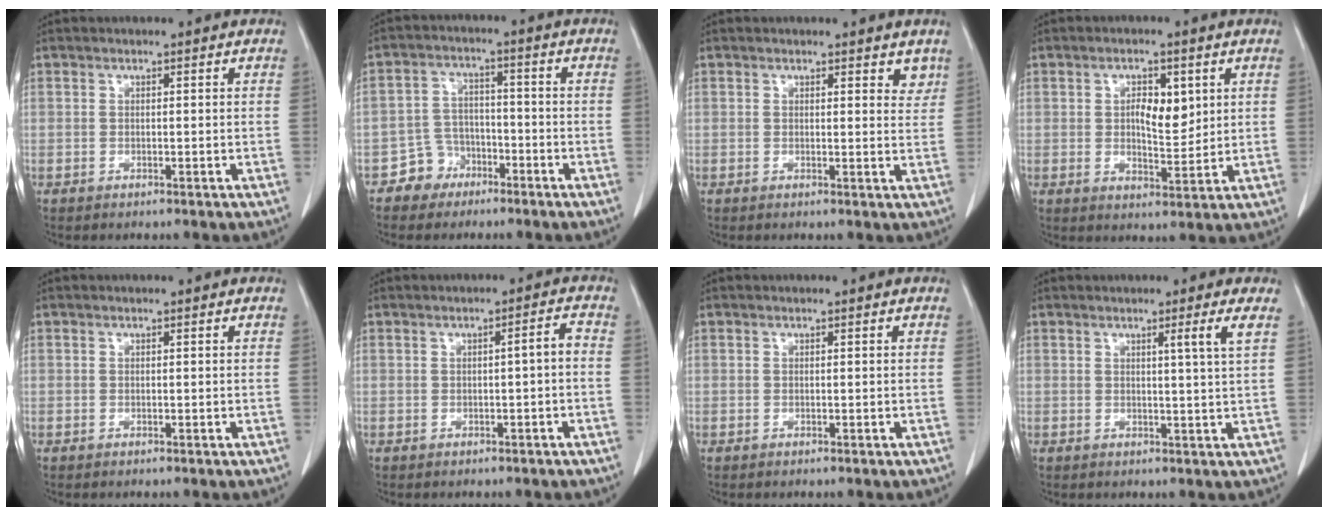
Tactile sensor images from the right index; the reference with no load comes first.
{"total": 5.3, "force": [-3.3, 4.1, 0.2], "torque": [0.004, 0.016, -0.056]}
{"total": 2.8, "force": [2.1, 1.2, 1.4], "torque": [-0.002, -0.009, 0.020]}
{"total": 5.6, "force": [1.5, 2.4, 4.8], "torque": [-0.077, -0.001, 0.026]}
{"total": 0.0}
{"total": 2.2, "force": [-0.4, 0.2, 2.1], "torque": [-0.029, 0.004, -0.006]}
{"total": 0.0}
{"total": 2.9, "force": [1.3, -1.1, 2.3], "torque": [-0.038, -0.012, 0.023]}